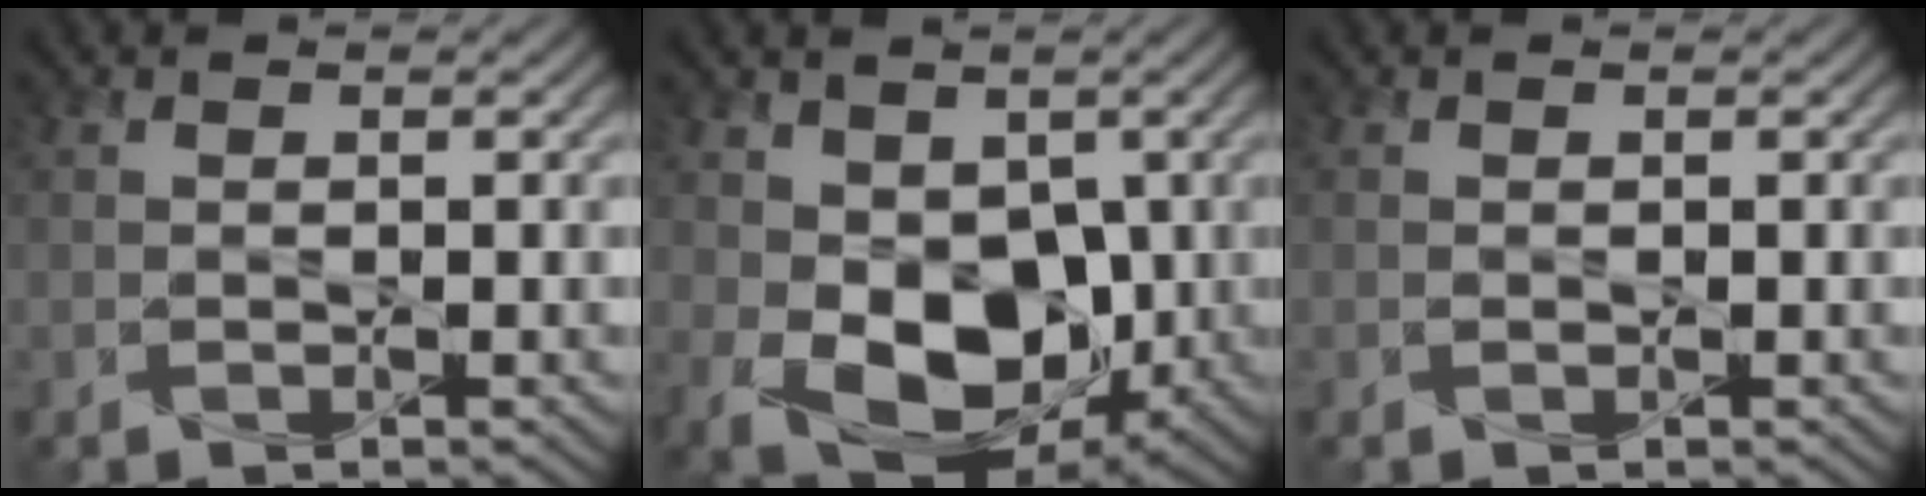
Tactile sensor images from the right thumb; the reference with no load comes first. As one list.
[{"total": 10.7, "force": [-0.7, 7.5, 7.5], "torque": [-0.149, -0.031, -0.009]}, {"total": 0.0}]